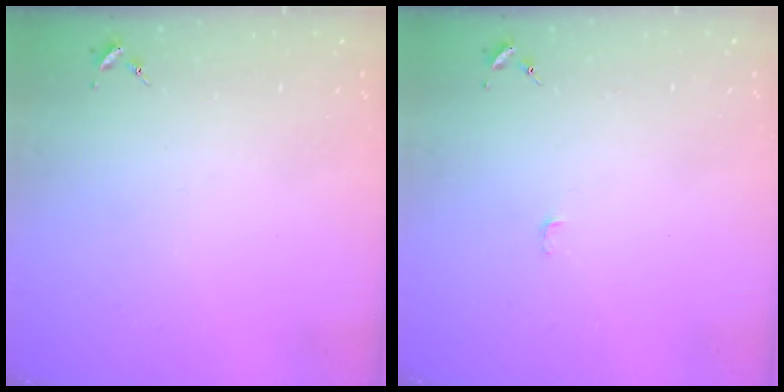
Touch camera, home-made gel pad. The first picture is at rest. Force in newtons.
{"total": 3.0, "press": 3.0, "slide": 0.3}